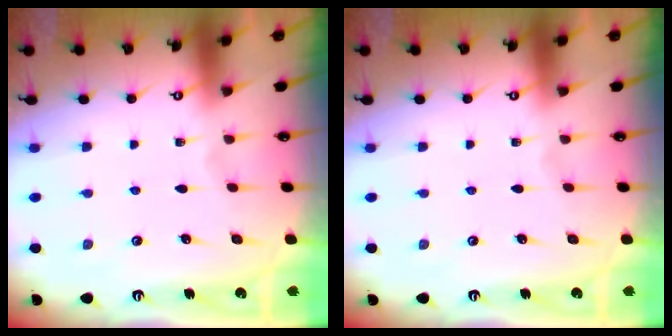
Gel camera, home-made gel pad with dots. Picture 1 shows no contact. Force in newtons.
{"total": 0.0}